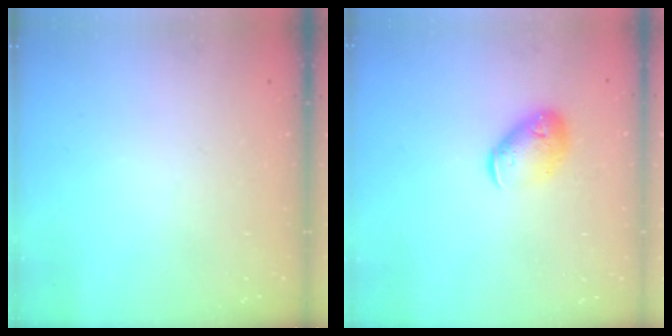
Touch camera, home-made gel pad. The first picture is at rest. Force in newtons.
{"total": 10.0, "press": 9.9, "slide": 1.5}